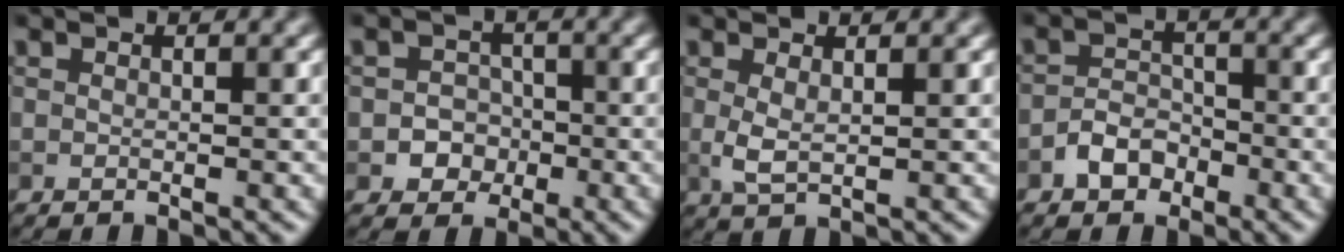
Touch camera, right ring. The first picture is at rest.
{"total": 2.8, "force": [-0.9, 2.5, 0.9], "torque": [0.005, 0.002, -0.027]}
{"total": 1.9, "force": [0.3, 0.7, 1.7], "torque": [-0.040, -0.001, 0.009]}
{"total": 2.6, "force": [-1.6, 1.8, 1.0], "torque": [-0.012, 0.010, -0.031]}